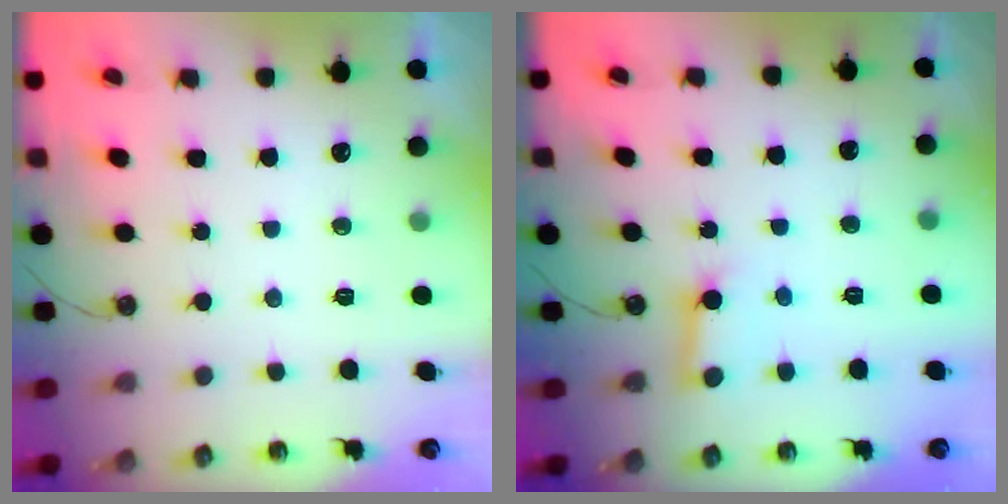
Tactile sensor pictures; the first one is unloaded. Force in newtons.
{"total": 5.4, "press": 5.4, "slide": 0.7}